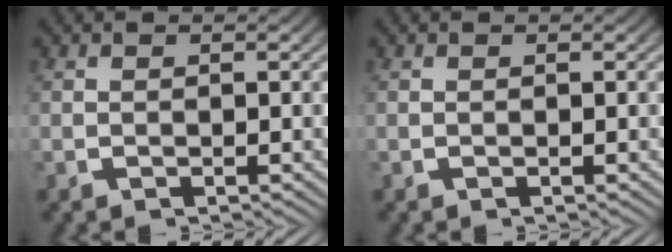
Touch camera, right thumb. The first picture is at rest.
{"total": 0.0}